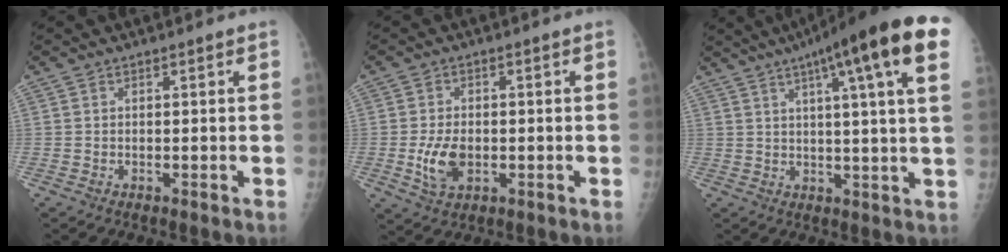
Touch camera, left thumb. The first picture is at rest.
{"total": 6.5, "force": [-1.3, 4.1, 4.9], "torque": [-0.088, -0.001, -0.018]}
{"total": 20.8, "force": [10.7, 2.3, 17.7], "torque": [-0.259, 0.000, 0.127]}